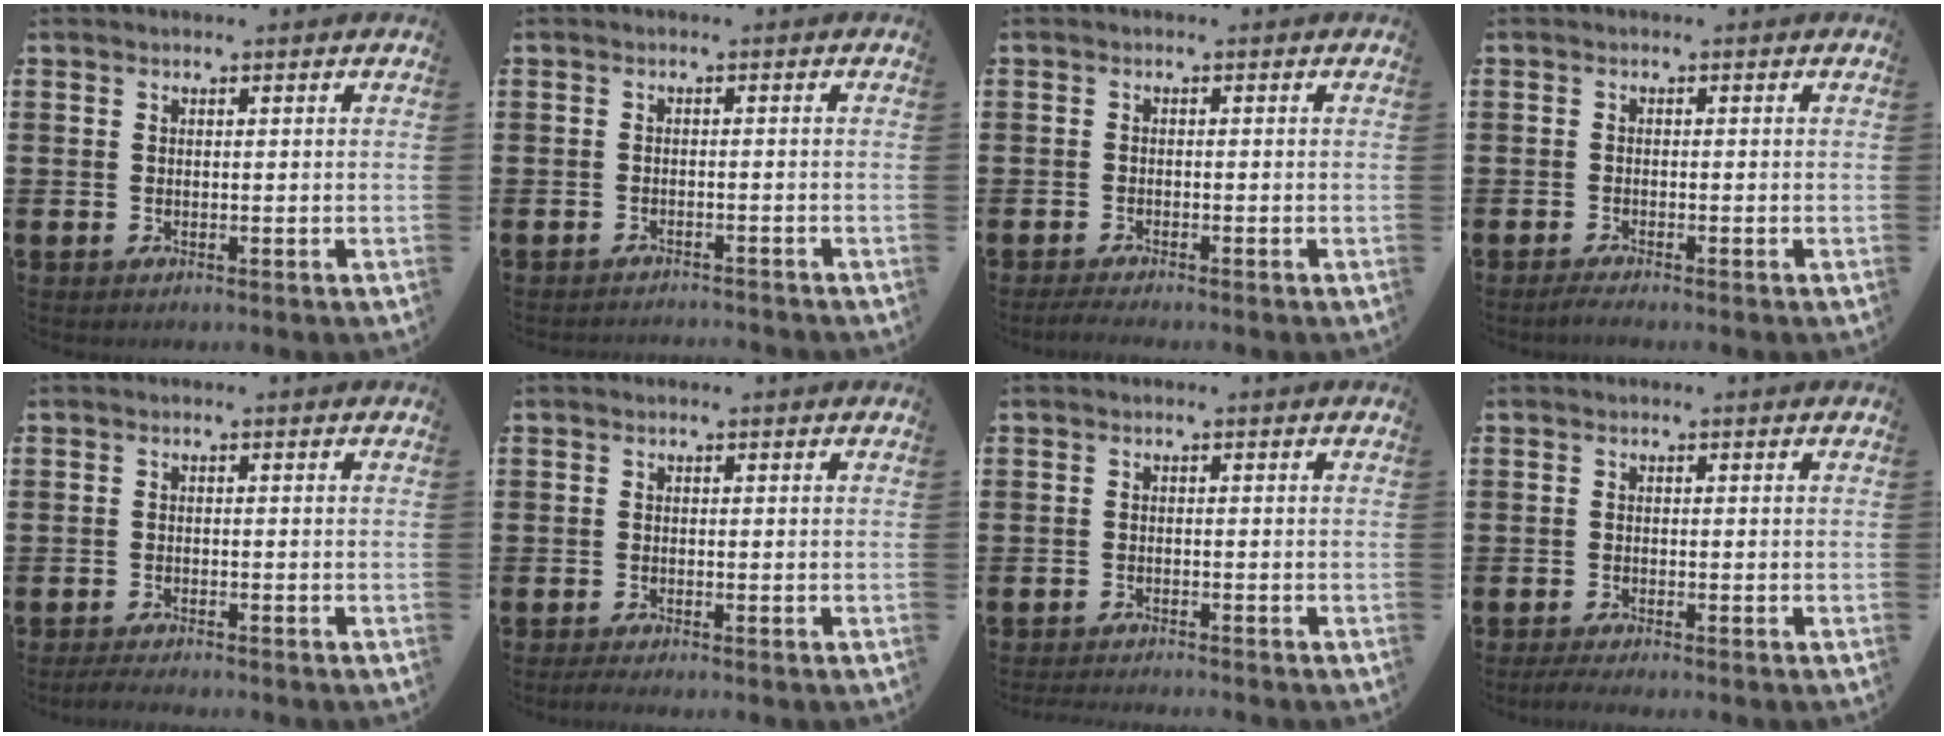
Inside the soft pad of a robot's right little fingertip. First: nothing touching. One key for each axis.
{"total": 1.2, "fx": -1.2, "fy": -0.1, "fz": -0.1, "tx": -0.001, "ty": 0.002, "tz": -0.025}
{"total": 1.2, "fx": -0.9, "fy": 0.1, "fz": 0.8, "tx": -0.013, "ty": -0.001, "tz": -0.018}
{"total": 1.0, "fx": -0.8, "fy": 0.1, "fz": 0.7, "tx": -0.013, "ty": -0.003, "tz": -0.014}
{"total": 1.4, "fx": -1.2, "fy": 0.1, "fz": 0.6, "tx": -0.011, "ty": 0.001, "tz": -0.025}
{"total": 0.8, "fx": -0.6, "fy": 0.1, "fz": 0.6, "tx": -0.010, "ty": -0.002, "tz": -0.011}
{"total": 1.1, "fx": -1.1, "fy": -0.2, "fz": 0.1, "tx": -0.001, "ty": -0.001, "tz": -0.022}
{"total": 1.1, "fx": -0.8, "fy": 0.1, "fz": 0.7, "tx": -0.012, "ty": -0.002, "tz": -0.016}